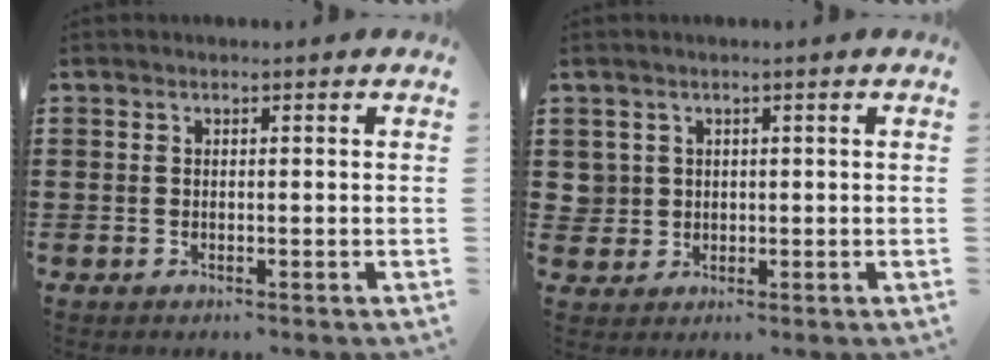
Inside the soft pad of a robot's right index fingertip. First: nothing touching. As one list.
[{"total": 1.9, "force": [0.3, 1.9, 0.1], "torque": [-0.014, 0.006, 0.005]}]